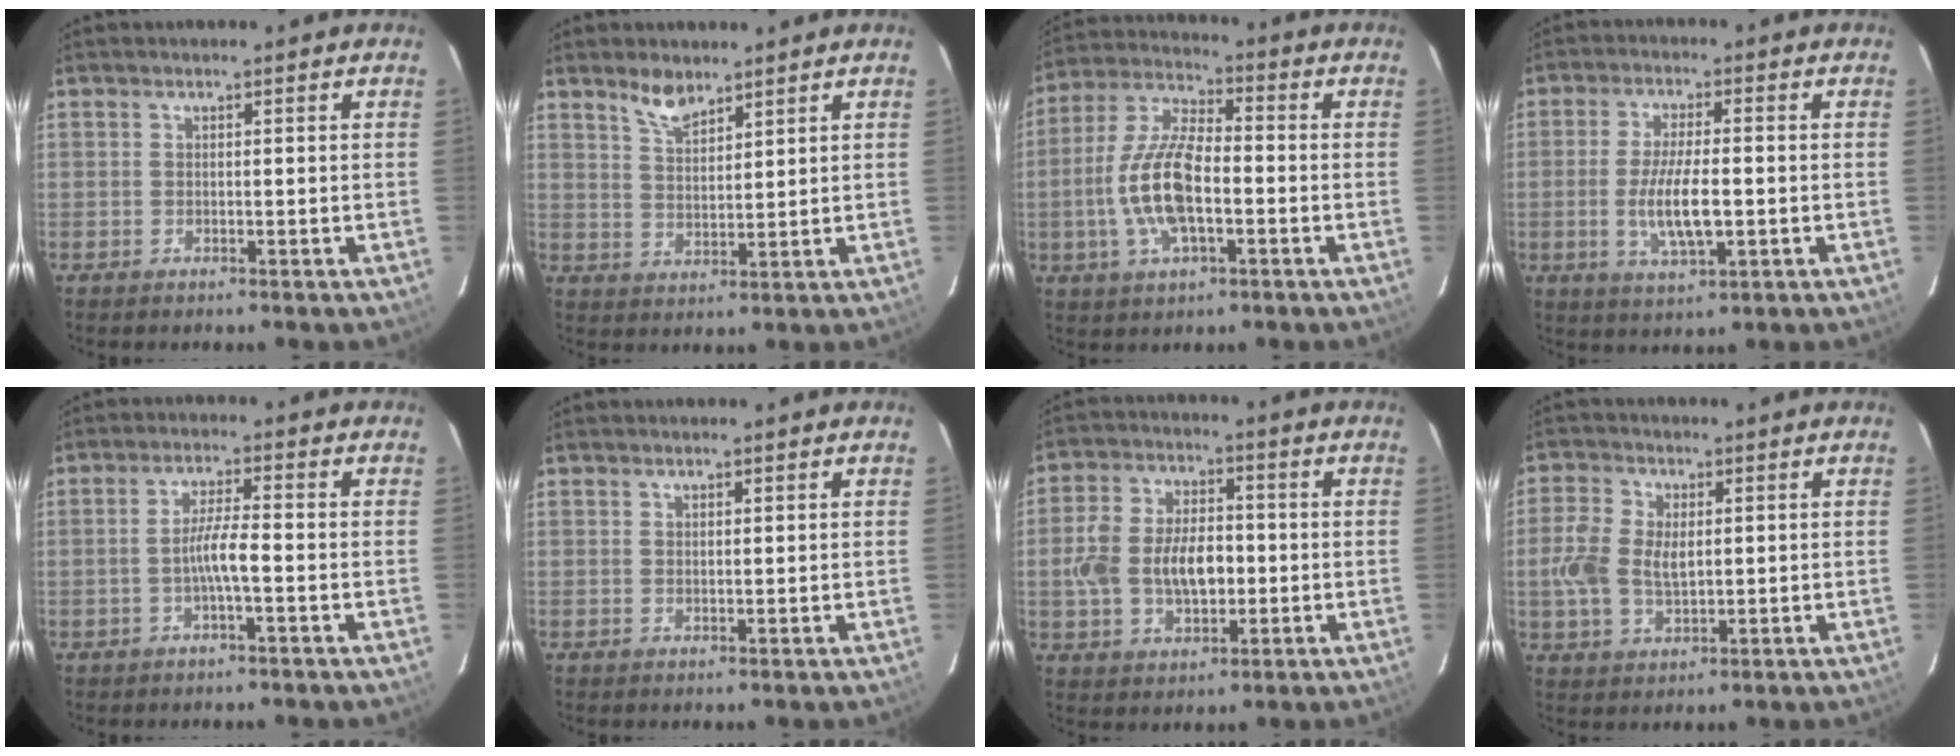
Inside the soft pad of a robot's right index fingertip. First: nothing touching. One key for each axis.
{"total": 5.0, "fx": 4.1, "fy": 1.7, "fz": 2.4, "tx": -0.041, "ty": 0.003, "tz": 0.078}
{"total": 13.2, "fx": -2.9, "fy": 5.3, "fz": 11.7, "tx": -0.248, "ty": 0.005, "tz": -0.057}
{"total": 8.6, "fx": -1.5, "fy": 2.5, "fz": 8.1, "tx": -0.158, "ty": -0.009, "tz": -0.026}
{"total": 4.2, "fx": -1.4, "fy": 0.1, "fz": 4.0, "tx": -0.078, "ty": 0.005, "tz": -0.026}
{"total": 1.0, "fx": 0.7, "fy": 0.5, "fz": 0.4, "tx": -0.004, "ty": 0.002, "tz": 0.013}
{"total": 12.0, "fx": -1.2, "fy": 7.6, "fz": 9.2, "tx": -0.188, "ty": 0.013, "tz": -0.019}
{"total": 8.0, "fx": 0.3, "fy": 5.3, "fz": 6.0, "tx": -0.135, "ty": 0.007, "tz": 0.004}